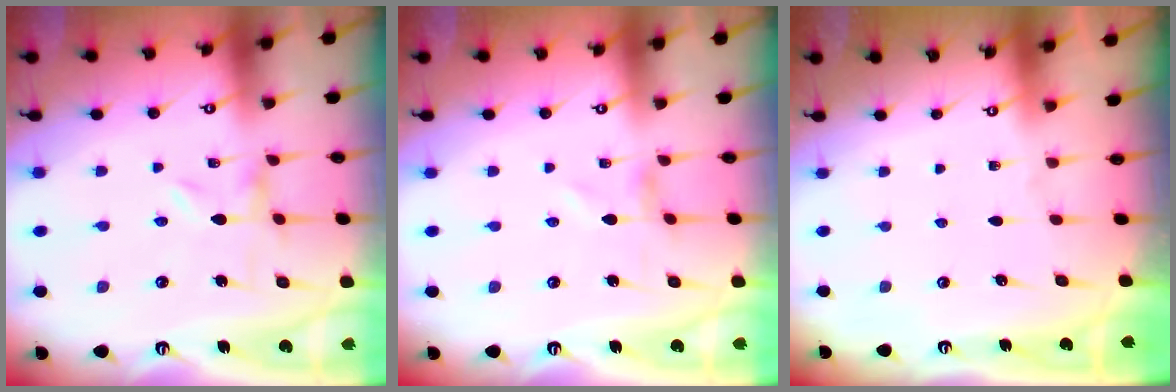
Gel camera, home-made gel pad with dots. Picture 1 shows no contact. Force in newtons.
{"total": 0.7, "press": 0.6, "slide": 0.3}
{"total": 0.0}